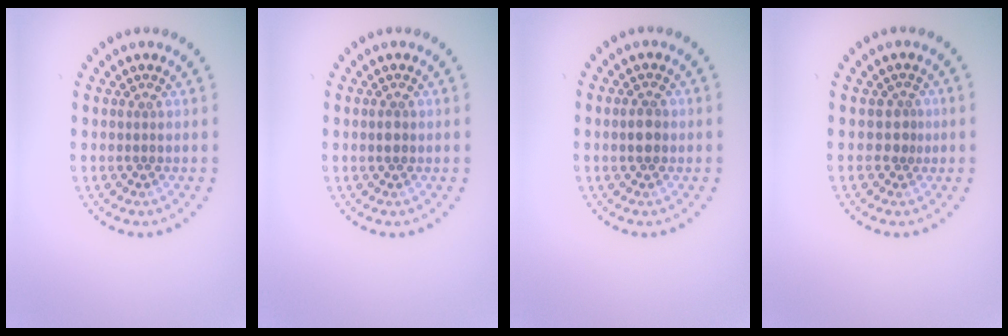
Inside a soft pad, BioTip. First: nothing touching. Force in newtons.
{"total": 1.0, "press": 1.0, "slide": 0.2}
{"total": 1.7, "press": 1.7, "slide": 0.1}
{"total": 1.1, "press": 0.8, "slide": 0.8}